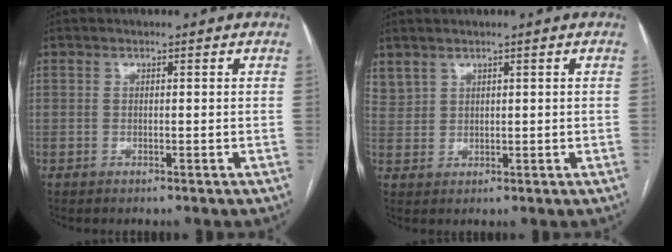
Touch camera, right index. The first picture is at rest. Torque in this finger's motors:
{"motor_torque": [-0.25, 0.31, -0.01, -0.01]}